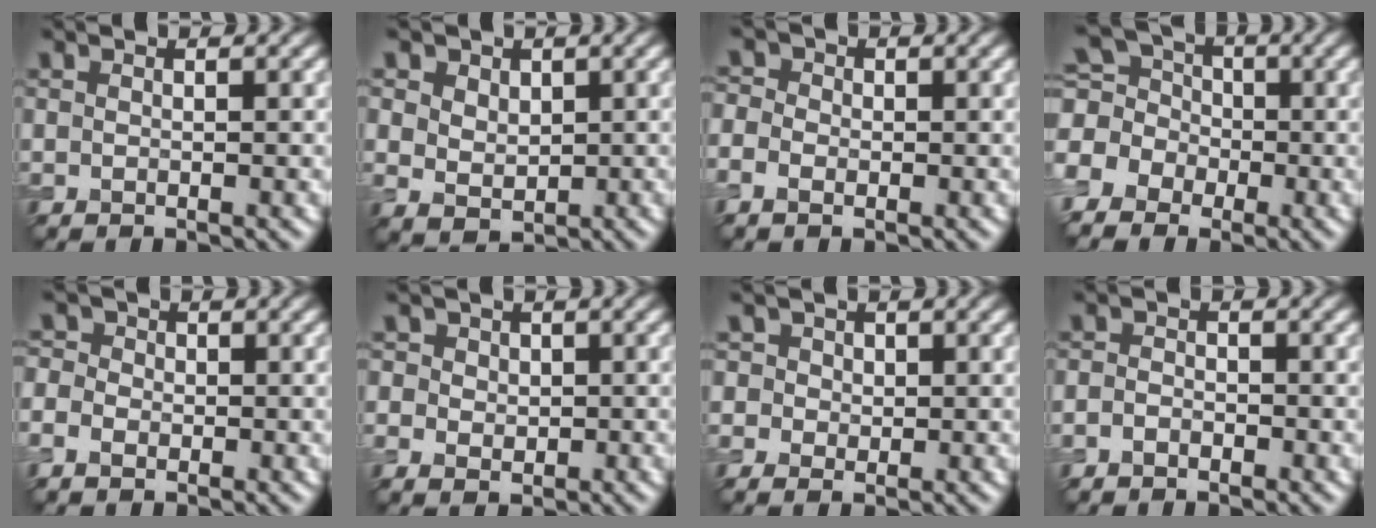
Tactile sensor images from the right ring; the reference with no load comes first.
{"total": 4.0, "force": [1.7, 3.0, 2.1], "torque": [-0.051, 0.011, 0.026]}
{"total": 2.7, "force": [-0.6, 2.3, 1.4], "torque": [-0.016, 0.011, -0.027]}
{"total": 5.4, "force": [-1.1, 4.8, 2.3], "torque": [-0.051, 0.015, -0.032]}
{"total": 3.2, "force": [-0.8, 2.7, 1.3], "torque": [-0.009, 0.013, -0.037]}
{"total": 3.3, "force": [0.6, 2.9, 1.4], "torque": [-0.012, 0.021, -0.005]}
{"total": 3.3, "force": [0.9, 3.0, 1.2], "torque": [-0.007, 0.018, -0.007]}
{"total": 1.4, "force": [-1.0, 0.8, 0.5], "torque": [-0.010, 0.002, -0.023]}